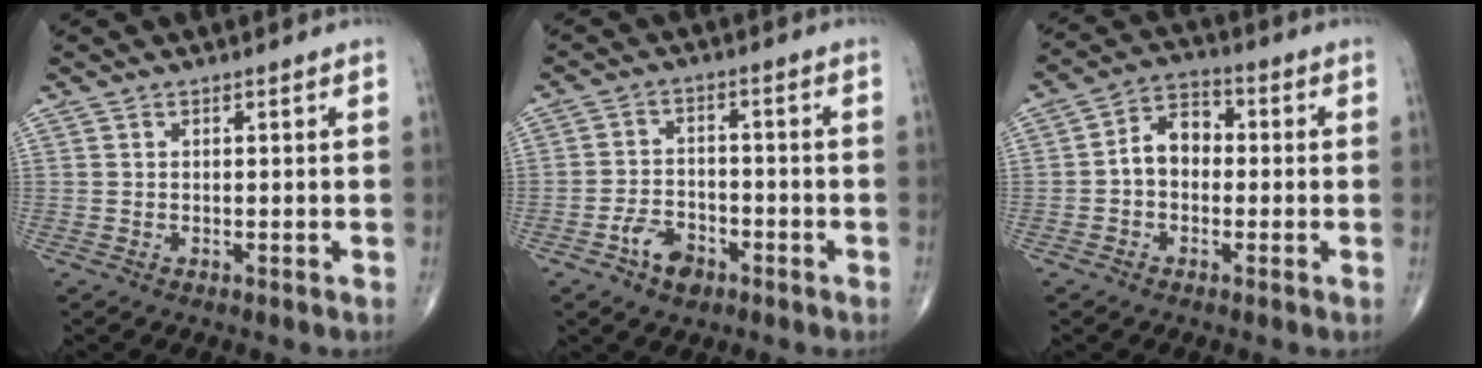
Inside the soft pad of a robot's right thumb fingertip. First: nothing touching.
{"total": 6.0, "force": [-3.3, 3.8, 3.3], "torque": [-0.043, 0.024, -0.058]}
{"total": 7.1, "force": [-0.5, 5.2, 4.8], "torque": [-0.063, 0.028, -0.022]}